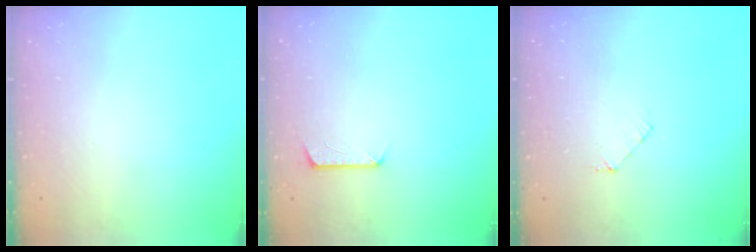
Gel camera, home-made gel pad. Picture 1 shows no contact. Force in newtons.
{"total": 7.4, "press": 7.3, "slide": 0.6}
{"total": 4.3, "press": 4.2, "slide": 0.3}